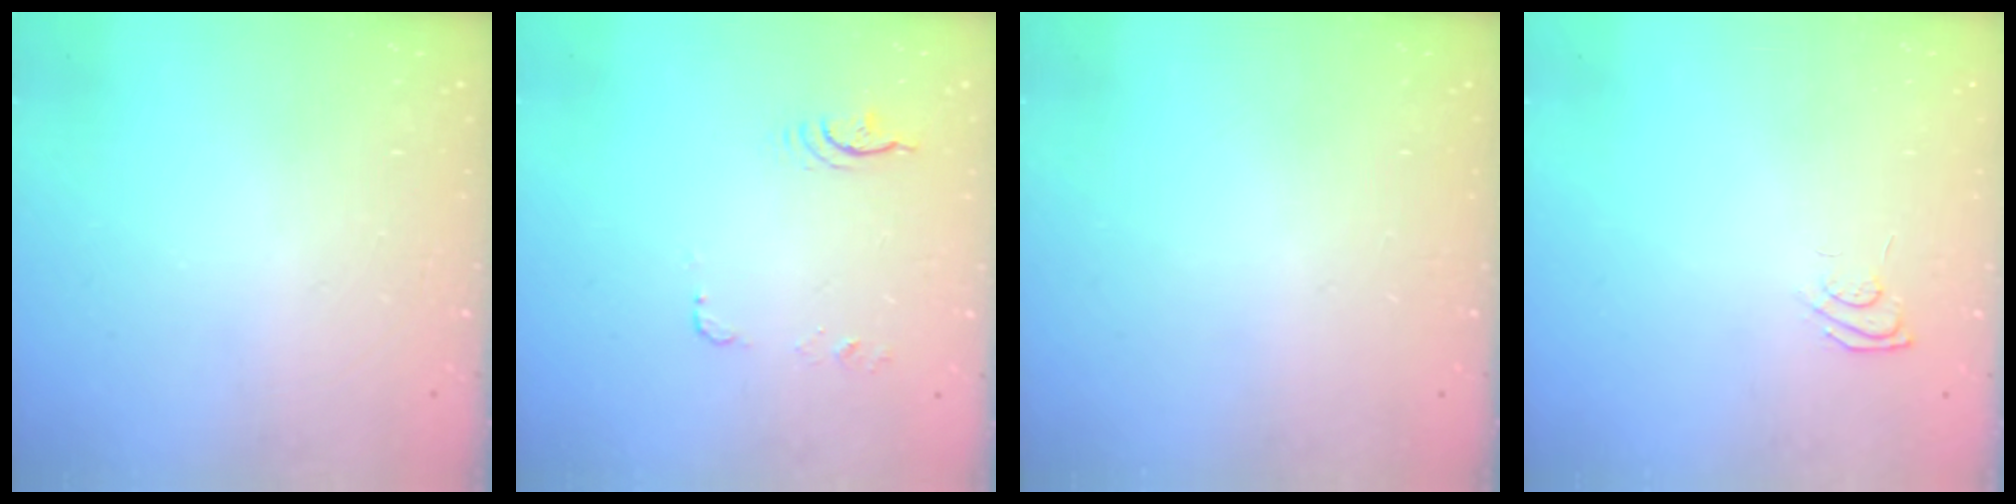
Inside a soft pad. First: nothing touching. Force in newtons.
{"total": 14.8, "press": 7.2, "slide": 12.9}
{"total": 0.0}
{"total": 6.1, "press": 5.9, "slide": 1.4}